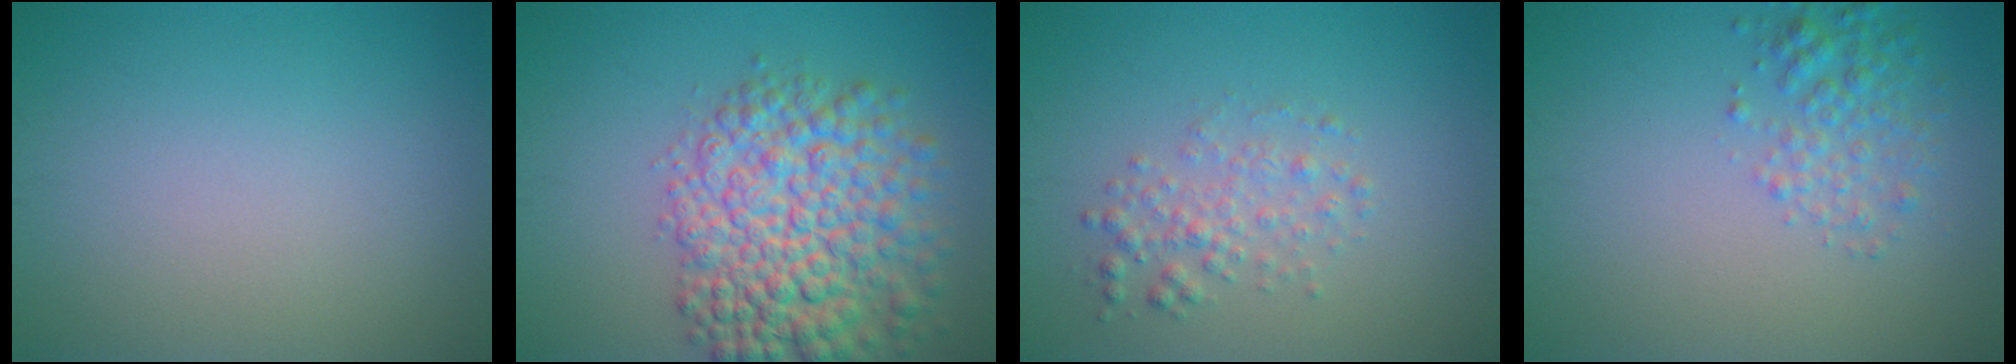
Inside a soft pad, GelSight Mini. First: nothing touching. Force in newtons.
{"total": 9.0, "press": 9.0, "slide": 0.3}
{"total": 2.2, "press": 2.2, "slide": 0.0}
{"total": 2.6, "press": 2.6, "slide": 0.1}